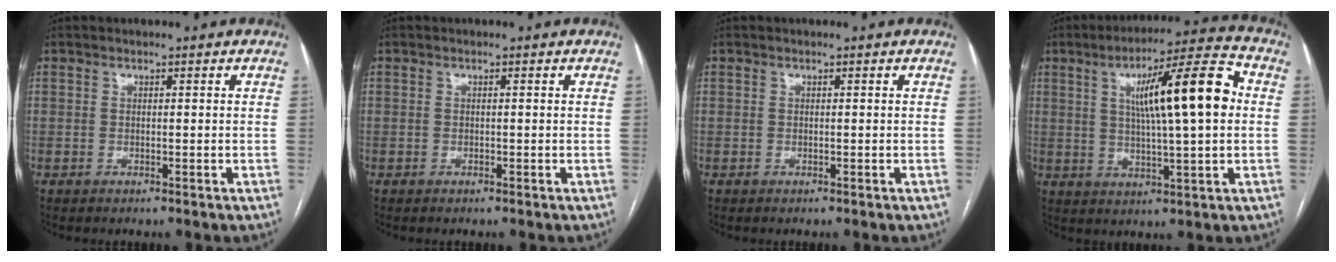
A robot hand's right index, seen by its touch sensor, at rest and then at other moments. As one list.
[{"total": 0.0}, {"total": 0.0}, {"total": 15.0, "force": [2.8, 1.2, 14.7], "torque": [-0.232, 0.023, 0.042]}]